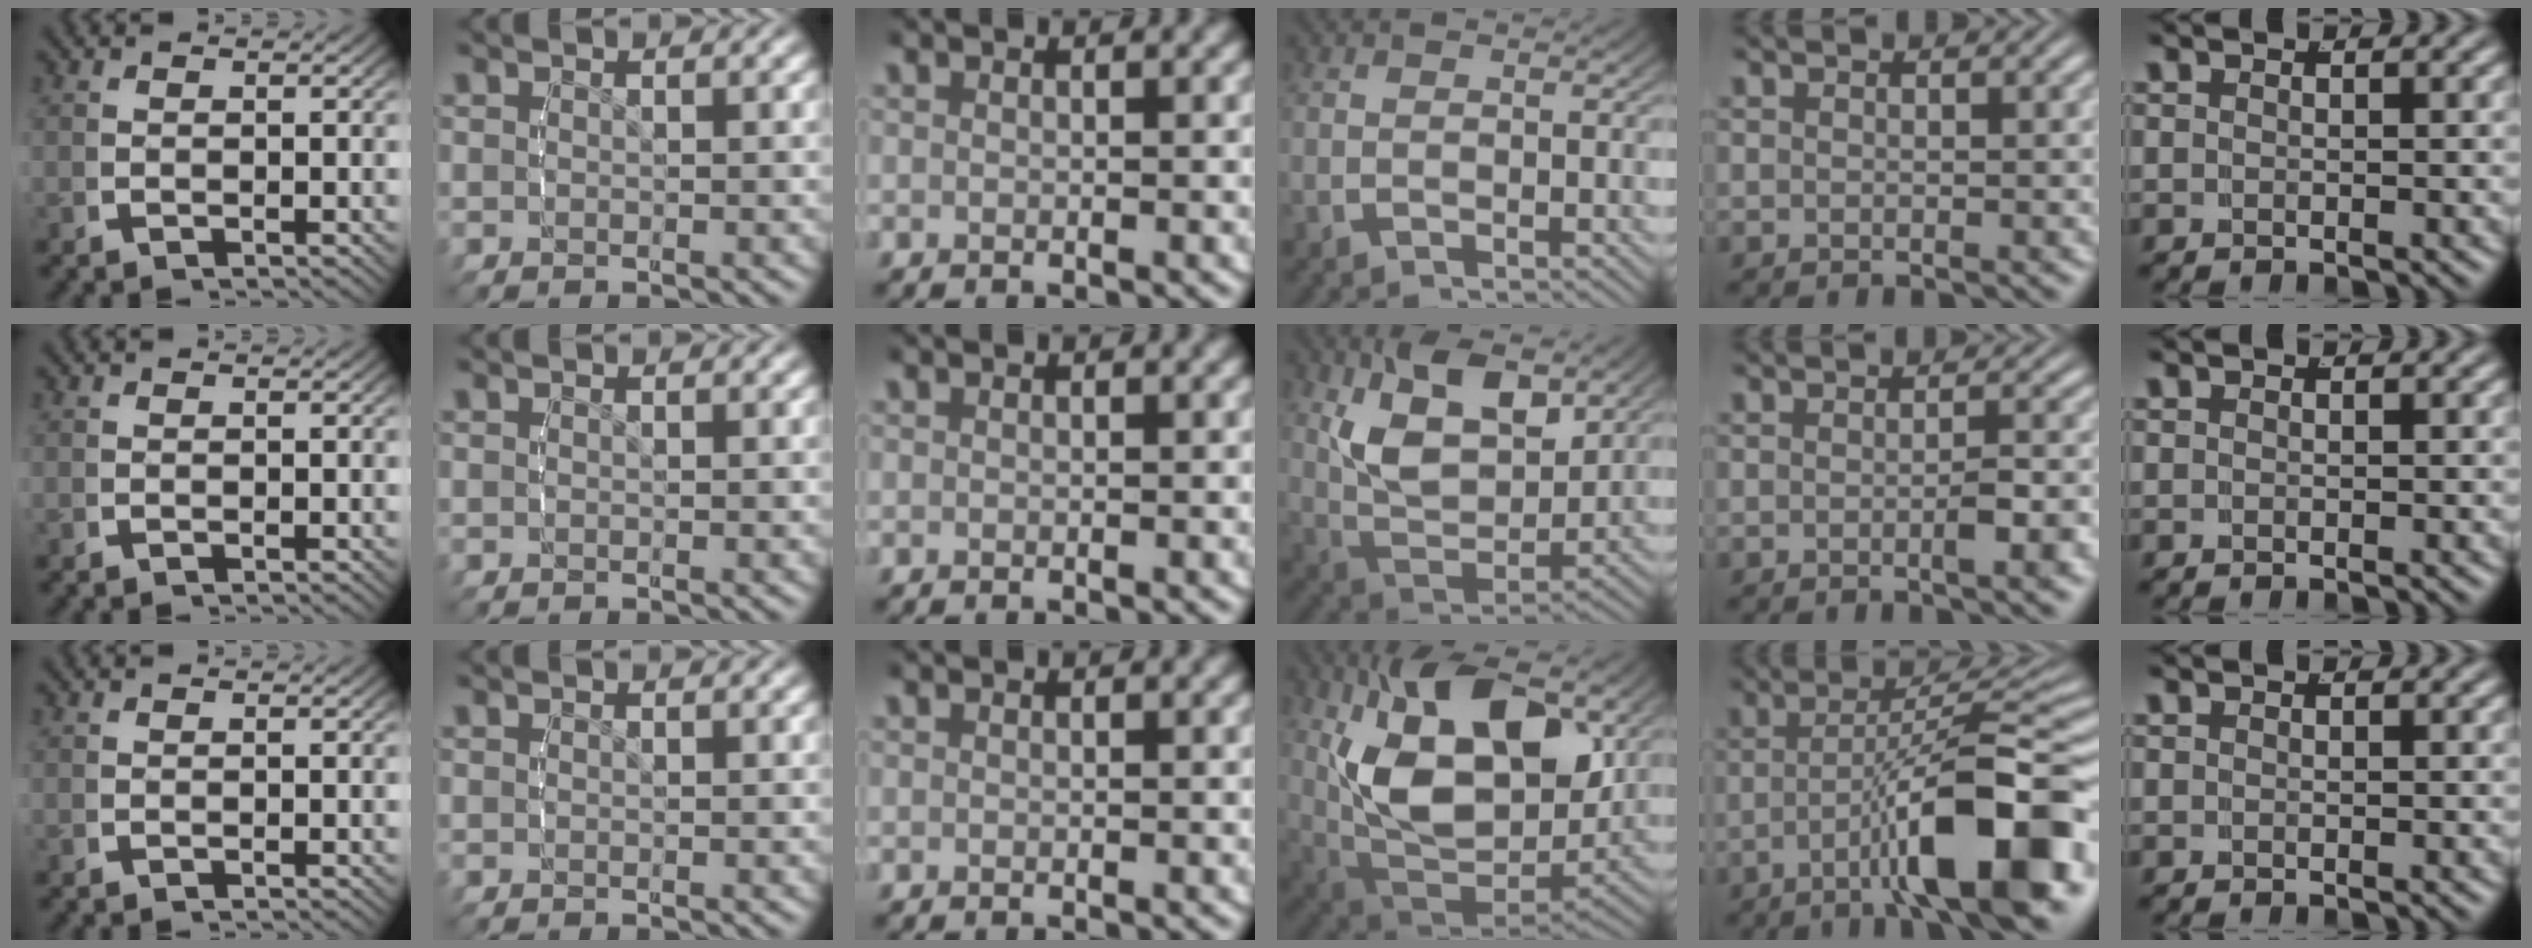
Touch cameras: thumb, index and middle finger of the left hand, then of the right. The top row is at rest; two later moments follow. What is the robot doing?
{"motion": "lift_and_place", "object": "bottle cap"}